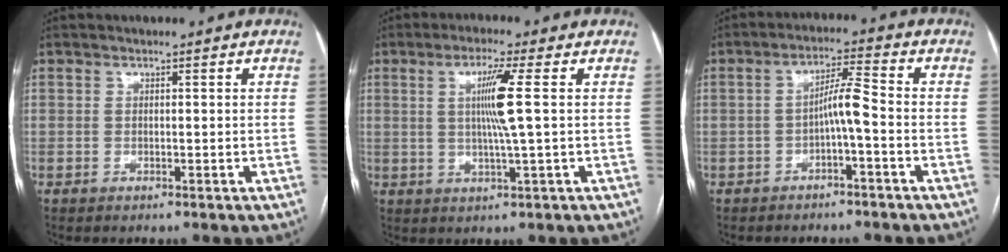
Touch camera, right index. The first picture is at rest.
{"total": 6.3, "force": [1.2, -1.2, 6.0], "torque": [-0.118, -0.003, 0.026]}
{"total": 4.4, "force": [-1.3, -0.1, 4.2], "torque": [-0.076, 0.015, -0.021]}